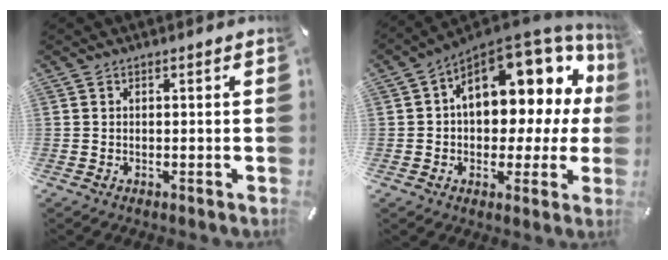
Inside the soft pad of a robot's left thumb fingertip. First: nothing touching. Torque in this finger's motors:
{"motor_torque": [0.93, 0.97, 1.36, 0.58, 0.25]}